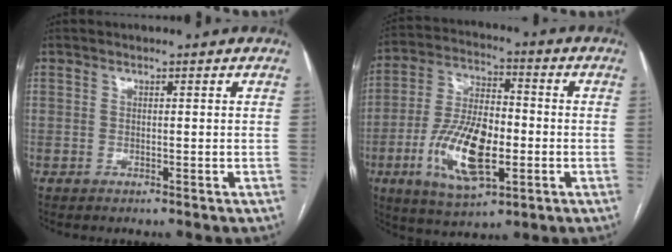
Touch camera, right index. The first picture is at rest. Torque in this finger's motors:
{"motor_torque": [1.11, -0.83, 0.47, 0.21]}